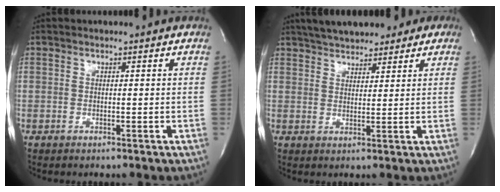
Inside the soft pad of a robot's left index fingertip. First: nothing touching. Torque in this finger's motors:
{"motor_torque": [0.26, -0.36, 0.68, 0.13]}